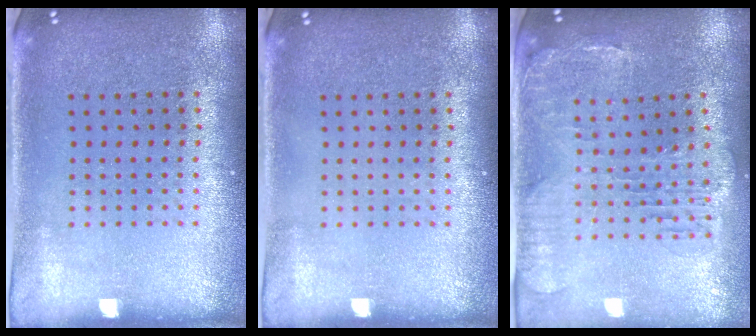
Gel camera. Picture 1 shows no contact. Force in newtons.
{"total": 0.0}
{"total": 1.5, "press": 1.5, "slide": 0.4}